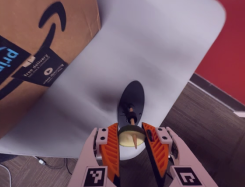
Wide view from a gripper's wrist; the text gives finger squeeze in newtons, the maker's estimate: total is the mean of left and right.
{"total": 10.9, "left": 11.2, "right": 10.6}